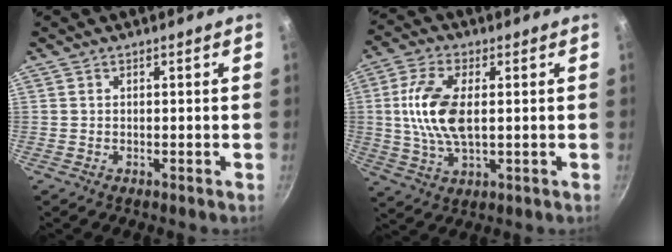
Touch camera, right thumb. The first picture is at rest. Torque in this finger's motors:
{"motor_torque": [1.56, 1.33, 1.12, -0.71, 0.52]}